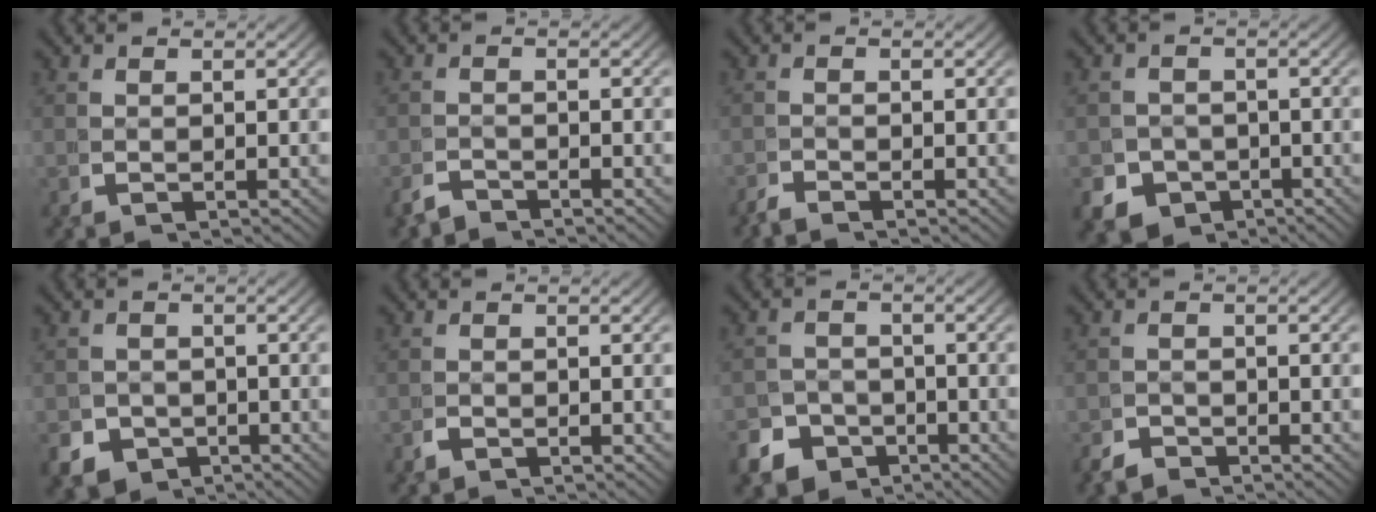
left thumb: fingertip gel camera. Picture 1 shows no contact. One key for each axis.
{"total": 1.7, "fx": -1.7, "fy": 0.2, "fz": 0.1, "tx": 0.002, "ty": -0.009, "tz": -0.032}
{"total": 1.2, "fx": -1.2, "fy": -0.2, "fz": 0.1, "tx": 0.007, "ty": -0.002, "tz": -0.030}
{"total": 7.0, "fx": -4.1, "fy": 5.2, "fz": 2.2, "tx": -0.034, "ty": -0.032, "tz": -0.063}
{"total": 5.9, "fx": -3.6, "fy": 4.3, "fz": 1.8, "tx": -0.030, "ty": -0.029, "tz": -0.054}
{"total": 0.7, "fx": -0.6, "fy": 0.1, "fz": 0.1, "tx": -0.004, "ty": -0.004, "tz": -0.014}
{"total": 7.0, "fx": -4.9, "fy": 4.7, "fz": 1.7, "tx": -0.006, "ty": -0.027, "tz": -0.083}
{"total": 1.9, "fx": -1.8, "fy": 0.4, "fz": -0.1, "tx": 0.008, "ty": -0.013, "tz": -0.032}